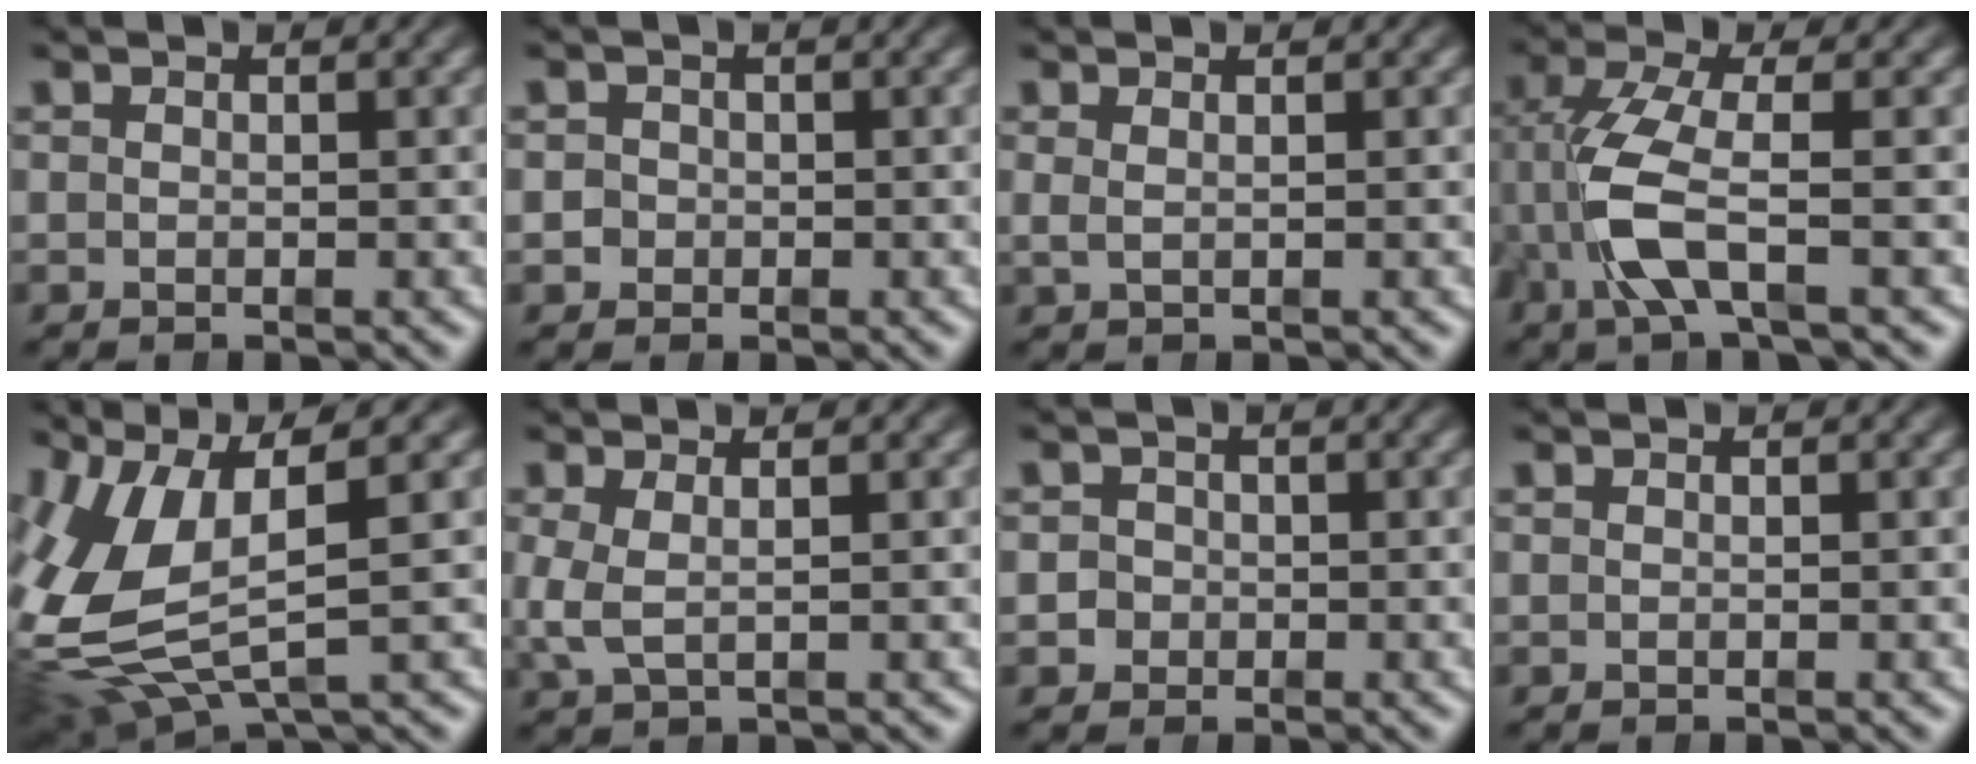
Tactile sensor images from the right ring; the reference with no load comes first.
{"total": 2.2, "force": [-0.5, 2.1, 0.2], "torque": [-0.014, -0.006, -0.011]}
{"total": 0.8, "force": [0.5, 0.0, 0.7], "torque": [-0.016, -0.006, 0.014]}
{"total": 5.7, "force": [-0.7, 2.2, 5.2], "torque": [-0.136, -0.018, -0.003]}
{"total": 10.5, "force": [0.2, 7.3, 7.5], "torque": [-0.189, -0.028, 0.014]}
{"total": 2.4, "force": [0.1, 1.3, 2.1], "torque": [-0.063, -0.016, 0.014]}
{"total": 3.1, "force": [-0.6, 3.0, 0.5], "torque": [-0.021, -0.009, -0.014]}
{"total": 0.0}